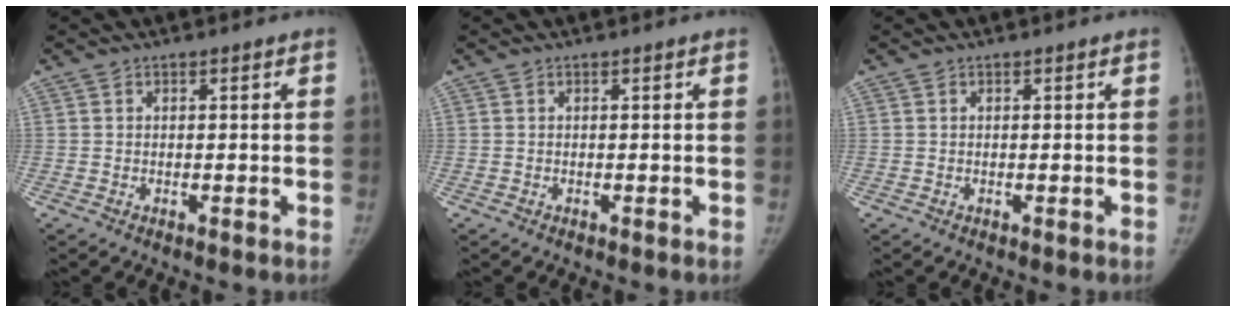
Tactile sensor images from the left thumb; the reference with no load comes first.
{"total": 0.0}
{"total": 0.0}